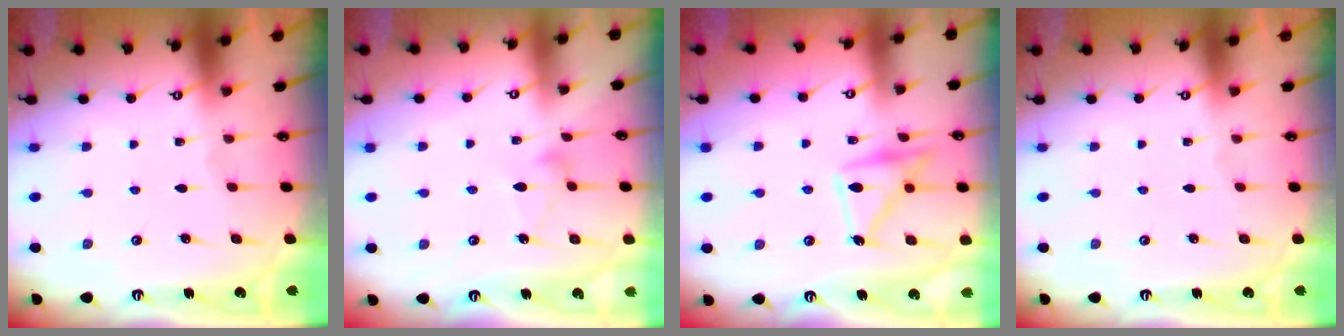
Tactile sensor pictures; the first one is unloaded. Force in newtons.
{"total": 7.6, "press": 7.6, "slide": 0.5}
{"total": 16.7, "press": 16.6, "slide": 1.1}
{"total": 0.0}